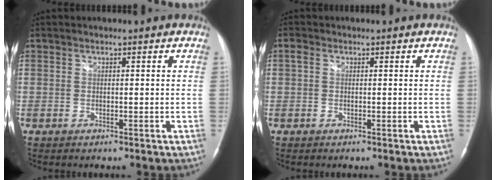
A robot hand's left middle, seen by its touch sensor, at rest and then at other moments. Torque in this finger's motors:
{"motor_torque": [0.19, -0.13, 0.14, 0.03]}